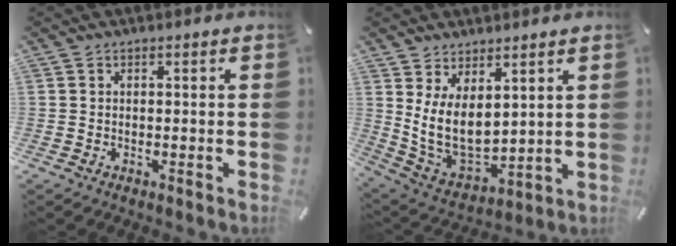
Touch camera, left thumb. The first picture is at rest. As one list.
[{"total": 11.1, "force": [3.9, 7.2, 7.5], "torque": [-0.156, -0.048, 0.080]}]